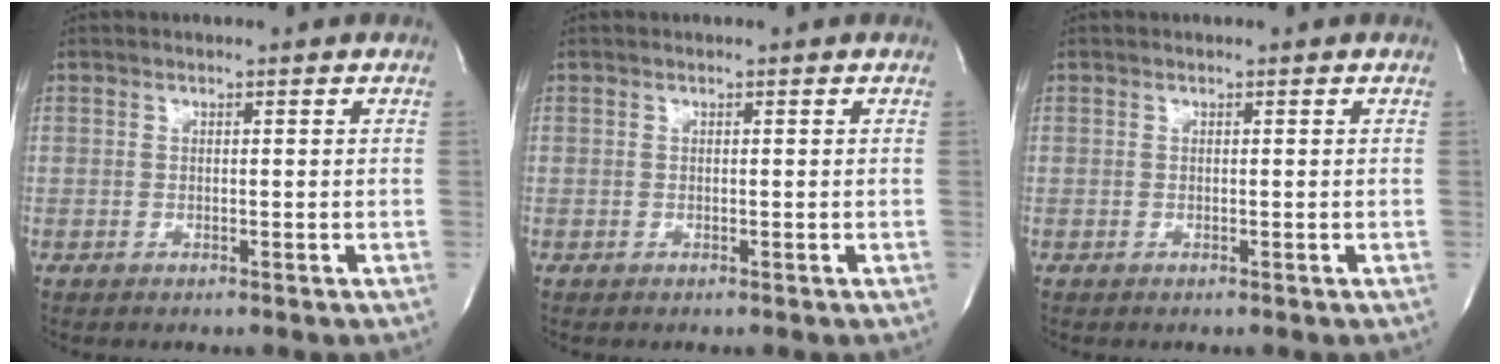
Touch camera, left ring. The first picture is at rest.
{"total": 0.0}
{"total": 0.0}